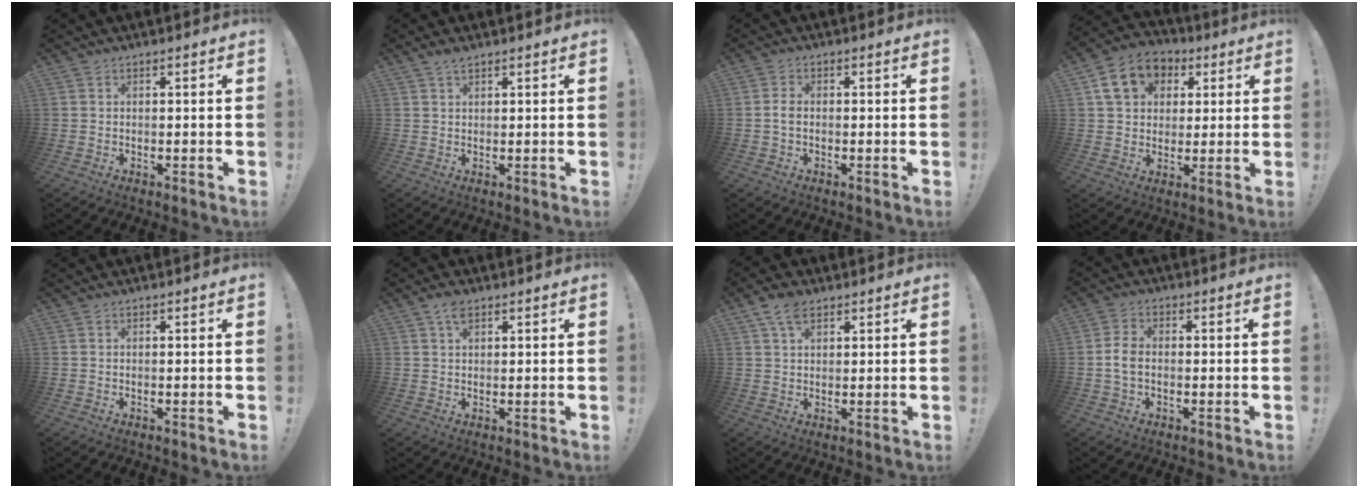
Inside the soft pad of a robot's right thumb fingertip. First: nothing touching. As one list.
[{"total": 2.1, "force": [1.7, 0.4, 1.1], "torque": [-0.016, -0.005, 0.028]}, {"total": 2.1, "force": [-0.4, 1.3, 1.6], "torque": [-0.035, 0.006, -0.009]}, {"total": 12.9, "force": [4.9, 10.4, 5.8], "torque": [-0.072, -0.009, 0.097]}, {"total": 0.0}, {"total": 3.5, "force": [2.1, 1.5, 2.3], "torque": [-0.034, -0.004, 0.034]}, {"total": 5.6, "force": [3.2, 2.8, 3.6], "torque": [-0.059, -0.006, 0.059]}, {"total": 4.6, "force": [-0.8, 3.0, 3.5], "torque": [-0.078, 0.006, -0.016]}]